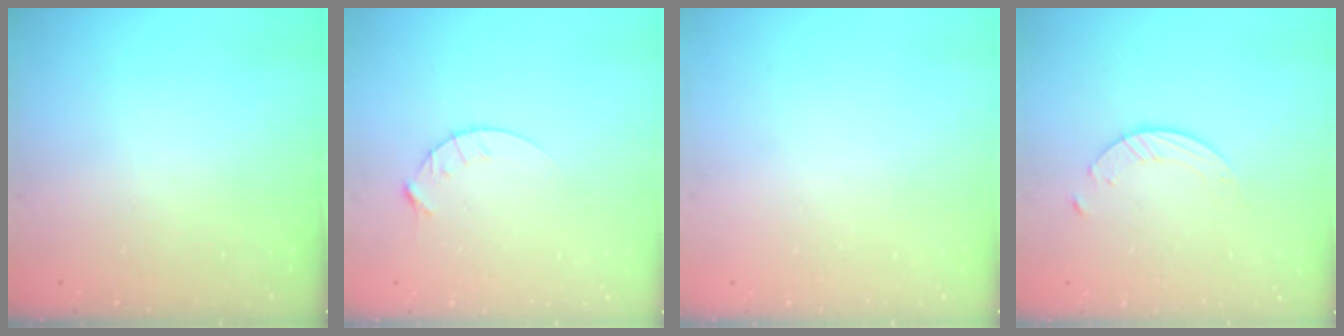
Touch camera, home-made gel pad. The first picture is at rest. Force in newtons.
{"total": 4.8, "press": 4.8, "slide": 0.6}
{"total": 0.0}
{"total": 1.4, "press": 1.4, "slide": 0.2}